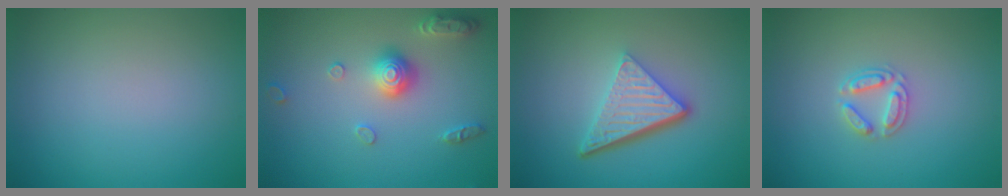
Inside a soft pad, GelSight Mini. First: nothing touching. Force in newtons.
{"total": 2.9, "press": 2.9, "slide": 0.2}
{"total": 5.6, "press": 3.7, "slide": 4.2}
{"total": 2.2, "press": 2.2, "slide": 0.3}